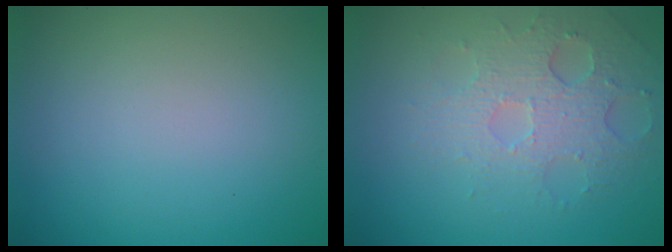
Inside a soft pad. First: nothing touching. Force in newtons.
{"total": 3.6, "press": 3.3, "slide": 1.5}